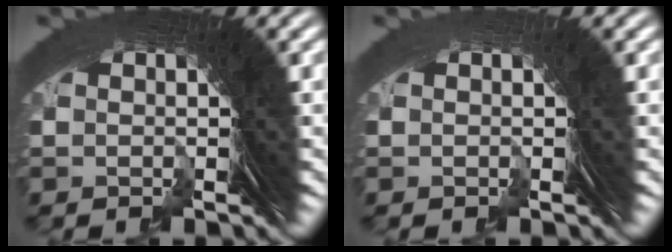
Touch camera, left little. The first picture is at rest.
{"total": 0.9, "force": [-0.5, -0.5, -0.5], "torque": [0.011, 0.005, -0.010]}